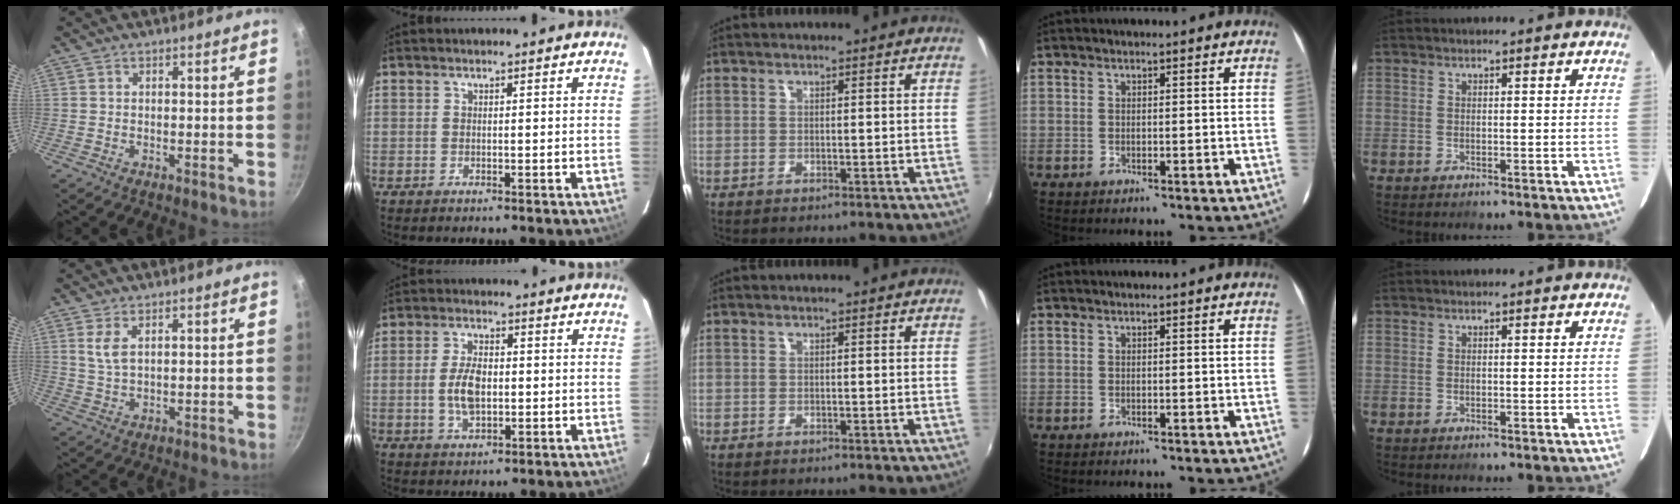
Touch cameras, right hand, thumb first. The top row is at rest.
{"thumb": {"total": 3.7, "force": [1.5, 1.6, 3.0], "torque": [-0.057, -0.011, 0.033]}, "index": {"total": 7.0, "force": [-0.5, 3.8, 5.9], "torque": [-0.114, 0.001, -0.005]}}